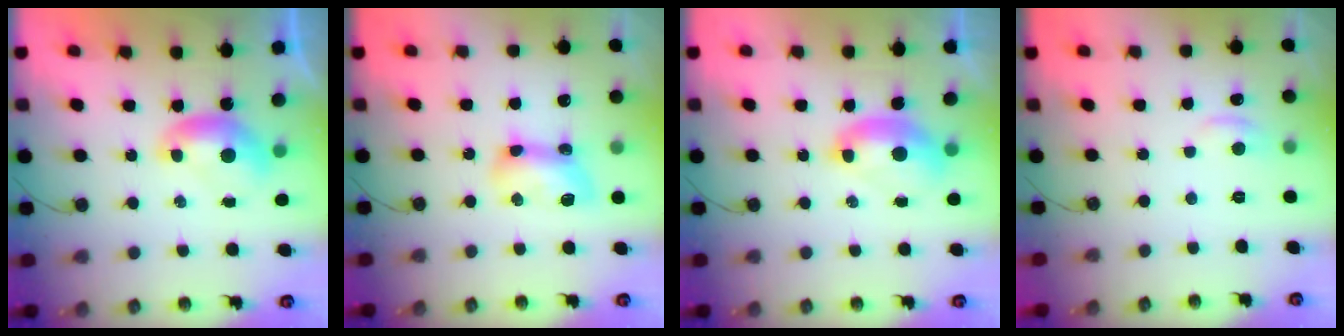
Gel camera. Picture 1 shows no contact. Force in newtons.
{"total": 8.8, "press": 8.8, "slide": 0.4}
{"total": 2.4, "press": 2.4, "slide": 0.6}
{"total": 1.2, "press": 0.7, "slide": 0.9}